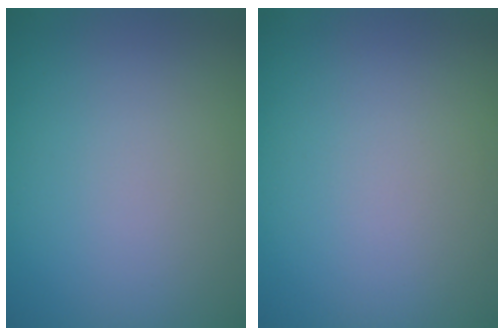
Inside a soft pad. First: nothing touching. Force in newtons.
{"total": 0.0}